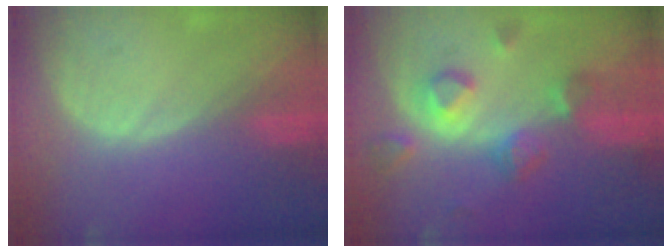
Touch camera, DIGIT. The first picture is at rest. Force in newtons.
{"total": 7.2, "press": 7.1, "slide": 1.0}